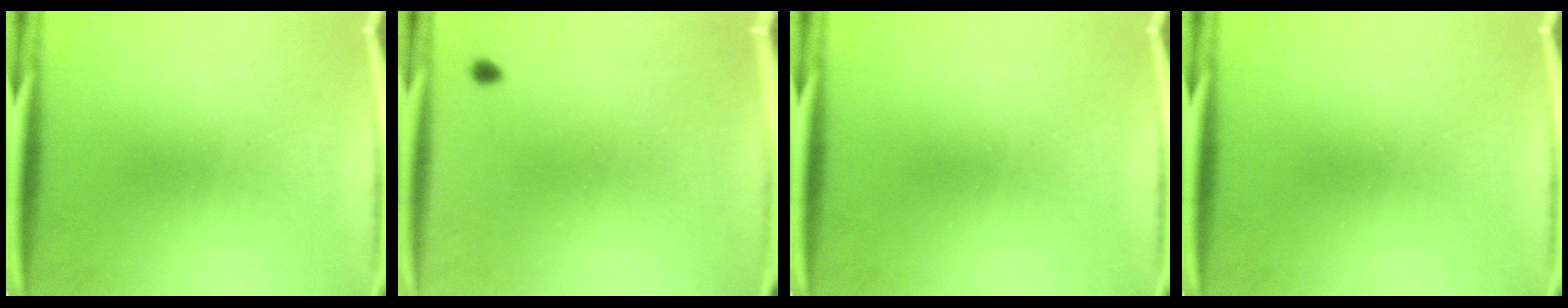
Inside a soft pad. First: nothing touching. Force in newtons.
{"total": 0.8}
{"total": 0.0}
{"total": 0.0}